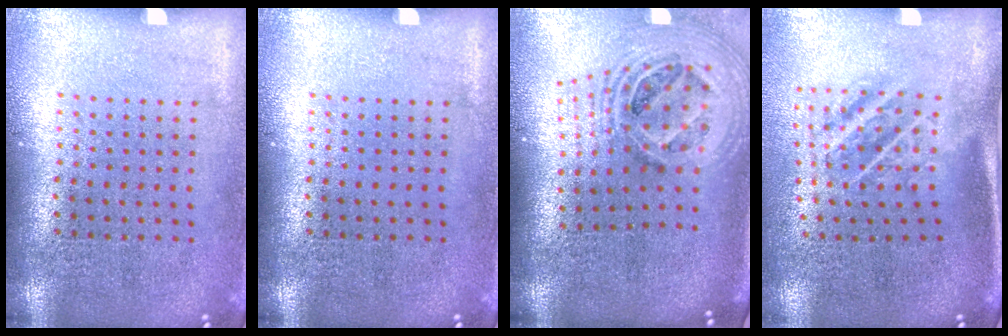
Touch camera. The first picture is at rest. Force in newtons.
{"total": 0.0}
{"total": 2.3, "press": 1.6, "slide": 1.6}
{"total": 1.8, "press": 1.1, "slide": 1.4}